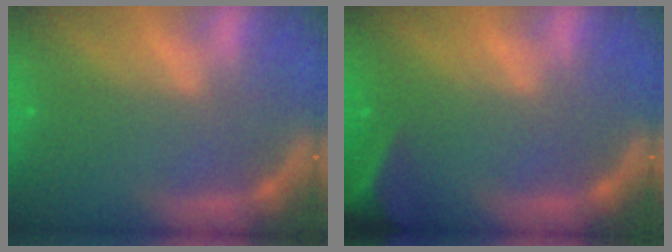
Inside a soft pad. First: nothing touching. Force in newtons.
{"total": 8.0}